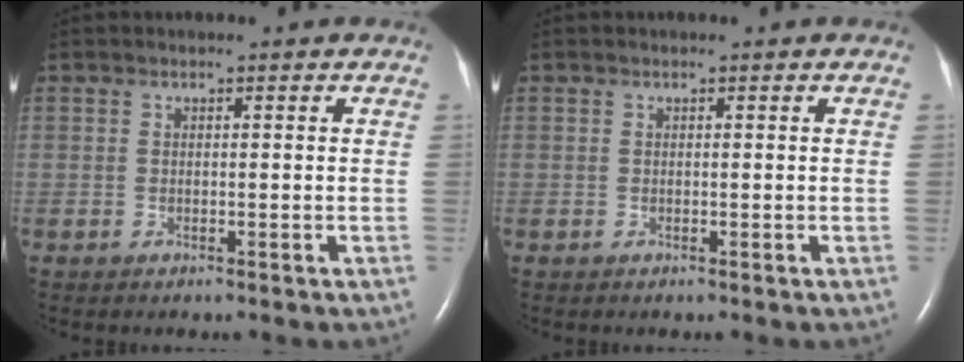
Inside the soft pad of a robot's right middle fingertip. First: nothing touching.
{"total": 0.0}